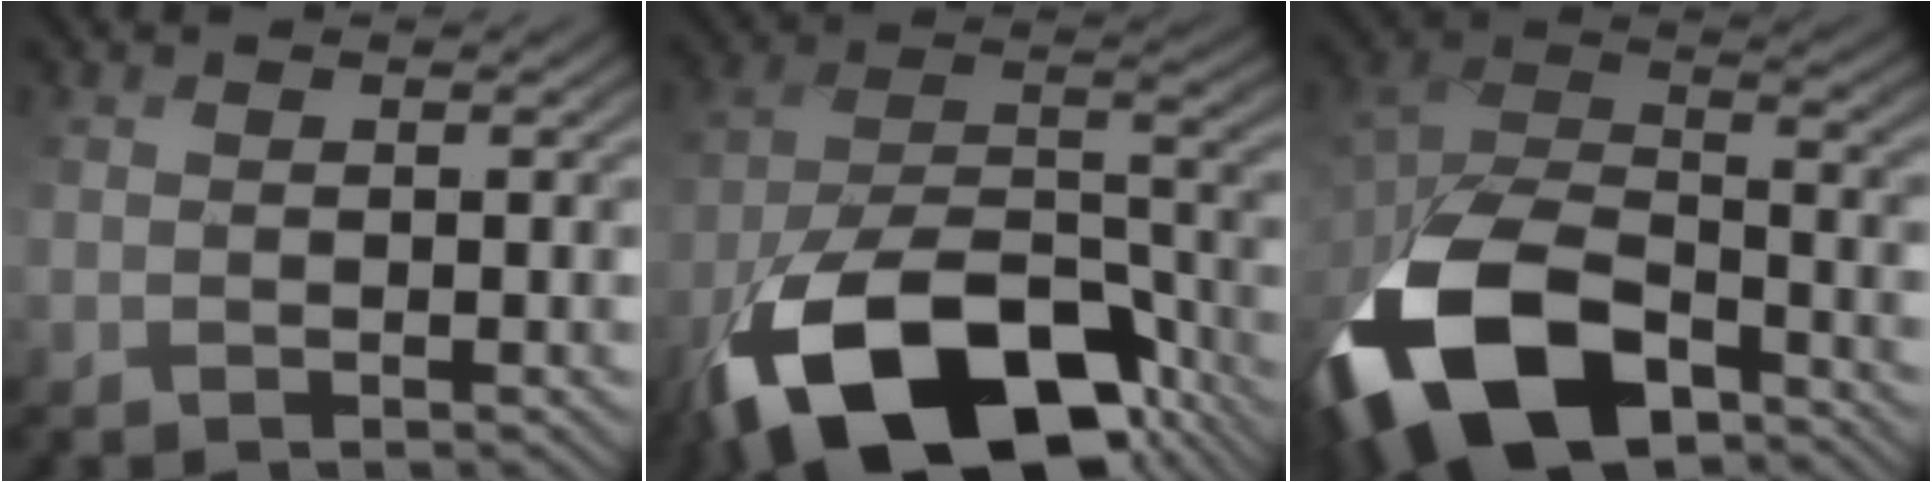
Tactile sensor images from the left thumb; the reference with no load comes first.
{"total": 18.8, "force": [-11.3, 9.1, 12.0], "torque": [-0.236, -0.041, -0.170]}
{"total": 15.8, "force": [-9.1, 8.0, 10.2], "torque": [-0.217, -0.033, -0.165]}